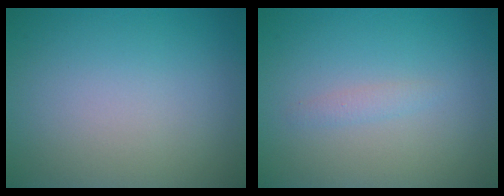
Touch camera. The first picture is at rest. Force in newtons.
{"total": 0.9, "press": 0.9, "slide": 0.0}